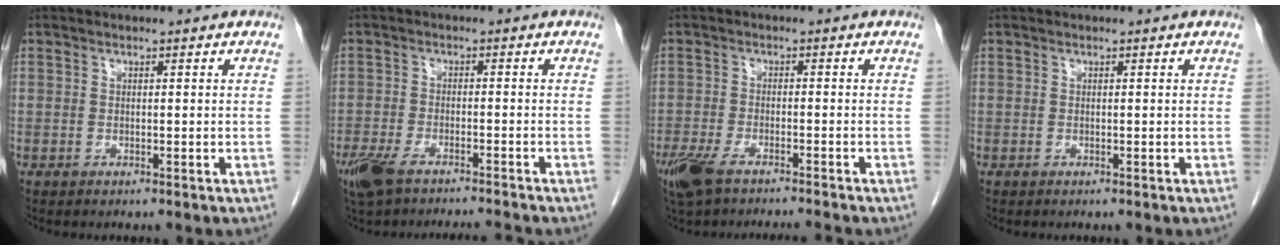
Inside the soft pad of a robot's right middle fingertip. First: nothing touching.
{"total": 9.5, "force": [-8.0, 1.4, 4.9], "torque": [-0.093, -0.009, -0.131]}
{"total": 9.1, "force": [-7.4, 1.3, 5.1], "torque": [-0.094, -0.014, -0.126]}
{"total": 0.0}